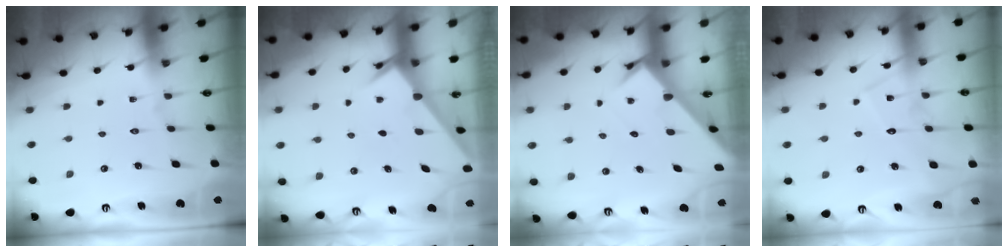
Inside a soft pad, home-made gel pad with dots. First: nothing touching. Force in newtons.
{"total": 2.5, "press": 2.5, "slide": 0.2}
{"total": 3.0, "press": 3.0, "slide": 0.2}
{"total": 9.6, "press": 9.6, "slide": 0.6}